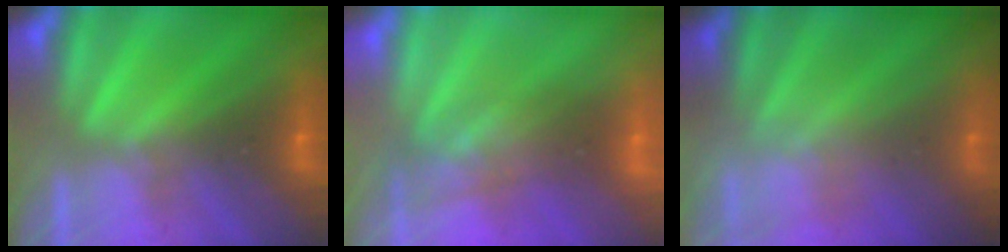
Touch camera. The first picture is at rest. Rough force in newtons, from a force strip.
{"total": 2.7}
{"total": 2.3}